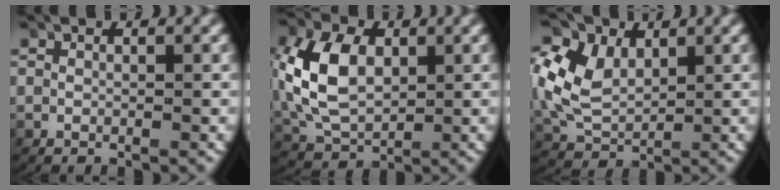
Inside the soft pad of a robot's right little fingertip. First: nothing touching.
{"total": 7.5, "force": [0.5, 5.4, 5.1], "torque": [-0.126, -0.015, 0.020]}
{"total": 7.4, "force": [1.0, 6.2, 4.0], "torque": [-0.108, -0.016, 0.024]}